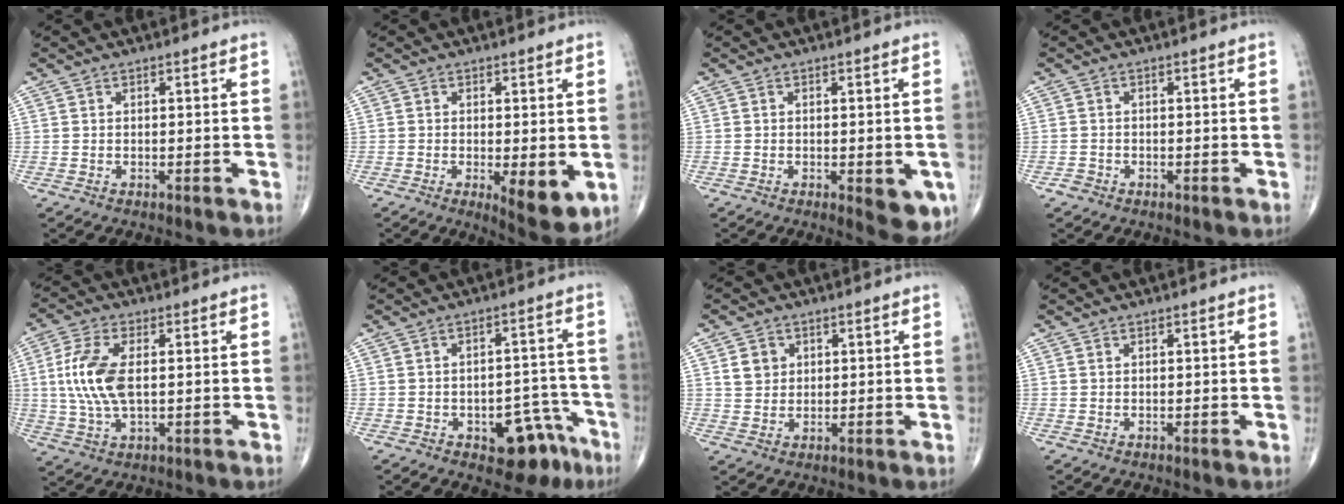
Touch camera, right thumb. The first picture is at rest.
{"total": 7.6, "force": [-1.8, 2.6, 6.9], "torque": [-0.091, -0.021, -0.023]}
{"total": 6.5, "force": [-2.0, 2.5, 5.6], "torque": [-0.049, -0.009, -0.022]}
{"total": 1.3, "force": [-0.9, 1.0, 0.1], "torque": [0.005, 0.005, -0.019]}
{"total": 10.7, "force": [0.9, 5.2, 9.4], "torque": [-0.210, 0.002, 0.019]}
{"total": 9.9, "force": [-5.2, 5.4, 6.5], "torque": [-0.043, 0.048, -0.060]}
{"total": 4.2, "force": [1.4, 3.6, 1.7], "torque": [-0.010, -0.006, 0.026]}
{"total": 0.0}